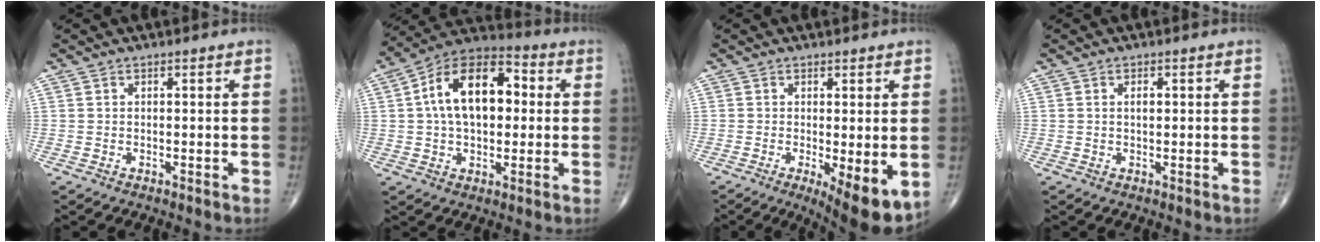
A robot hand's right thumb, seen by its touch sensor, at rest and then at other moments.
{"total": 16.8, "force": [2.2, 9.9, 13.4], "torque": [-0.203, 0.027, 0.027]}
{"total": 9.0, "force": [-2.4, 2.7, 8.3], "torque": [-0.114, -0.025, -0.031]}
{"total": 1.2, "force": [0.3, 0.6, 1.0], "torque": [-0.015, -0.001, 0.004]}